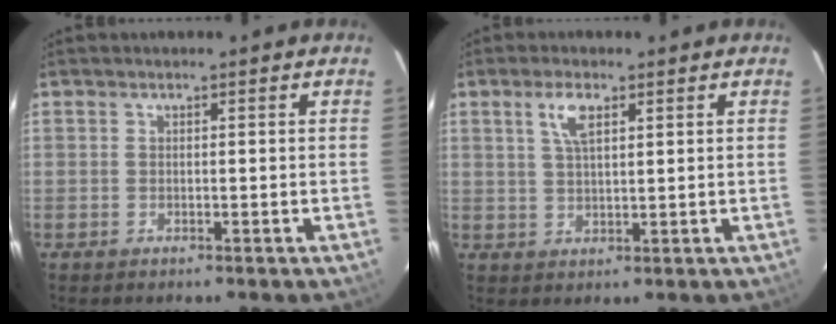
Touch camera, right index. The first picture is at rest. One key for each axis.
{"total": 4.3, "fx": 2.0, "fy": 1.5, "fz": 3.4, "tx": -0.066, "ty": 0.006, "tz": 0.040}